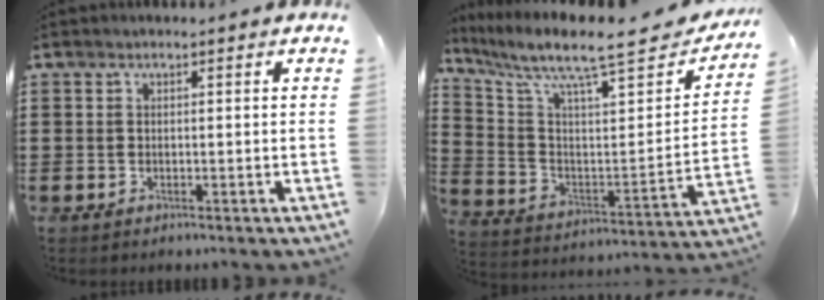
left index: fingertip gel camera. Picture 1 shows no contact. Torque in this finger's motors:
{"motor_torque": [2.14, 0.00, 0.64, 0.21]}